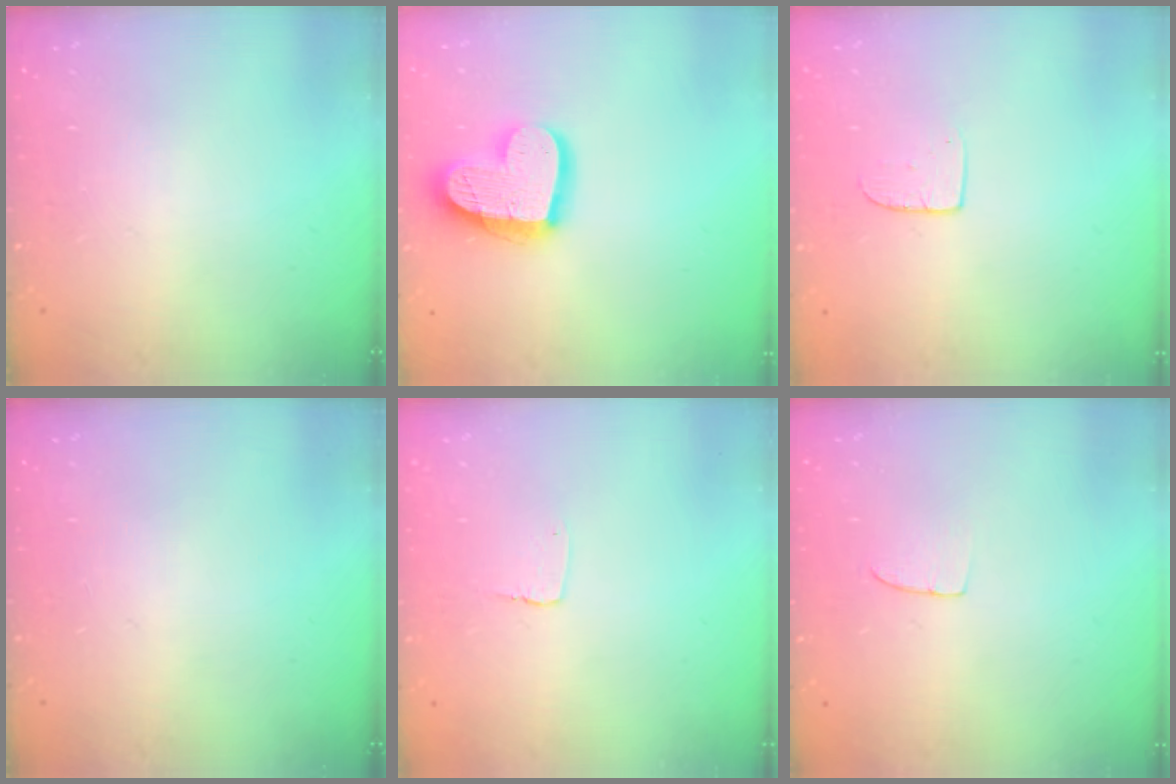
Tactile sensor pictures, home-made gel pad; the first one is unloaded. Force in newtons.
{"total": 17.2, "press": 17.1, "slide": 1.5}
{"total": 5.0, "press": 5.0, "slide": 0.4}
{"total": 0.0}
{"total": 2.7, "press": 2.7, "slide": 0.2}
{"total": 4.2, "press": 4.2, "slide": 0.3}